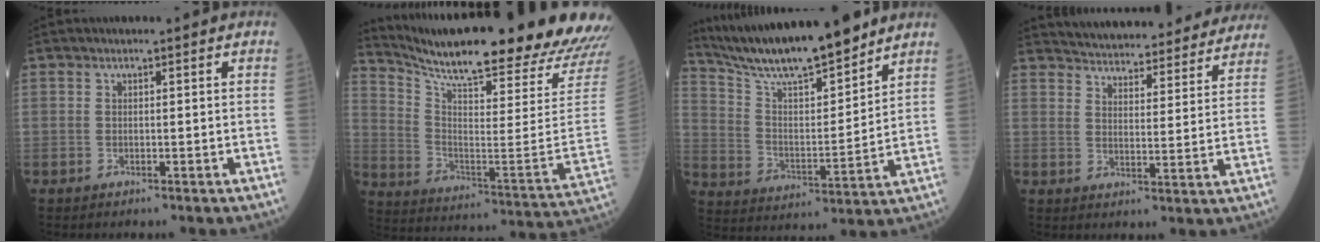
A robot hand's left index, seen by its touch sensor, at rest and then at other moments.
{"total": 28.5, "force": [25.2, 1.0, 13.3], "torque": [-0.232, -0.091, 0.351]}
{"total": 16.8, "force": [14.8, 1.2, 7.8], "torque": [-0.145, 0.003, 0.265]}
{"total": 25.5, "force": [24.1, 4.5, 7.1], "torque": [-0.100, -0.028, 0.300]}